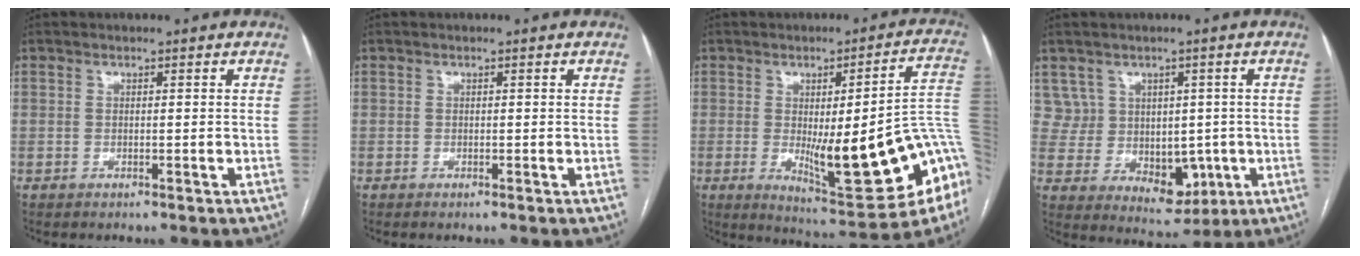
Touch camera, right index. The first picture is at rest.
{"total": 0.0}
{"total": 21.3, "force": [-4.8, 3.6, 20.4], "torque": [-0.190, 0.001, -0.048]}
{"total": 9.2, "force": [1.4, 8.7, 2.9], "torque": [-0.056, 0.032, 0.056]}